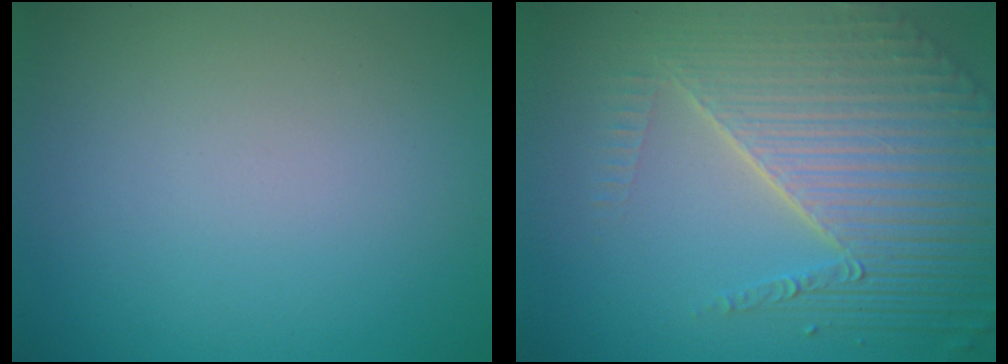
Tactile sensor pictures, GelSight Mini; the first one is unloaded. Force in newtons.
{"total": 8.6, "press": 5.7, "slide": 6.4}